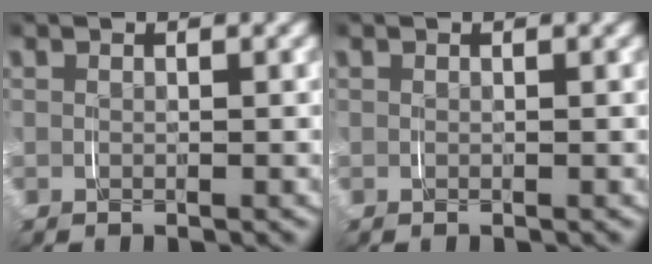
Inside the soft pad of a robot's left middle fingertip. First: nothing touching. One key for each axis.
{"total": 0.0}